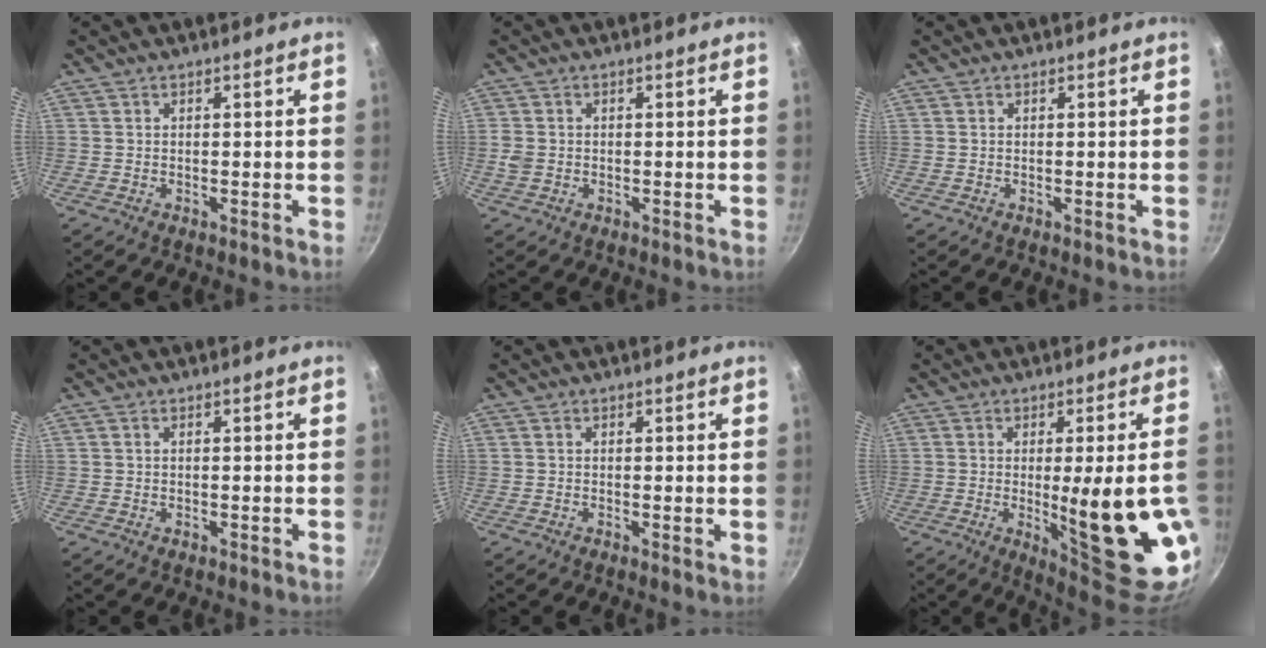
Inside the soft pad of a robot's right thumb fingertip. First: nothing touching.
{"total": 2.0, "force": [-0.2, 1.7, 1.0], "torque": [-0.021, 0.002, -0.004]}
{"total": 0.0}
{"total": 0.0}
{"total": 0.6, "force": [0.1, 0.1, 0.6], "torque": [-0.007, -0.002, 0.001]}
{"total": 19.3, "force": [-3.0, 4.2, 18.6], "torque": [-0.234, -0.019, -0.023]}